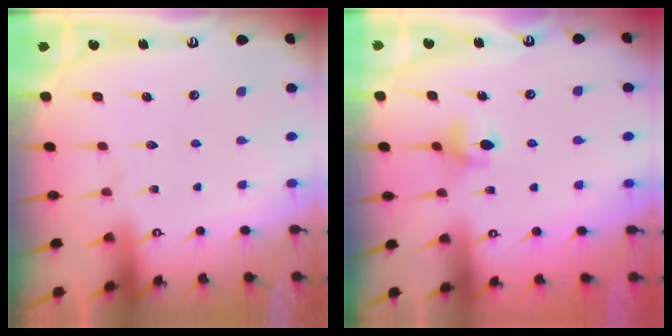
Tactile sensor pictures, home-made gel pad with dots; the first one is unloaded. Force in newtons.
{"total": 5.7, "press": 5.7, "slide": 0.6}